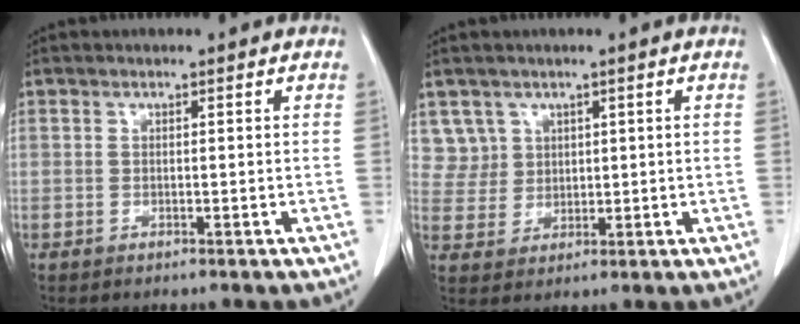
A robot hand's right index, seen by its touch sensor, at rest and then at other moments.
{"total": 4.8, "force": [2.6, 4.0, -0.5], "torque": [0.023, 0.004, 0.056]}